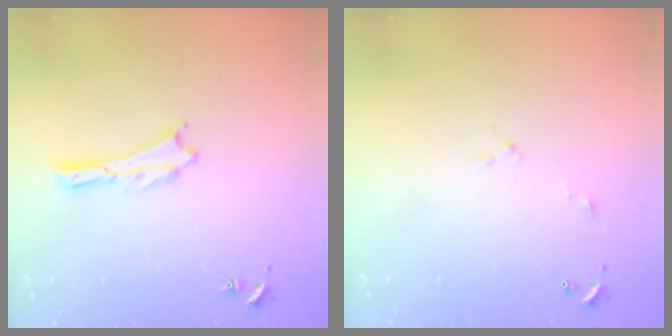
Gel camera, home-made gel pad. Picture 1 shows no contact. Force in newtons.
{"total": 2.0, "press": 2.0, "slide": 0.1}